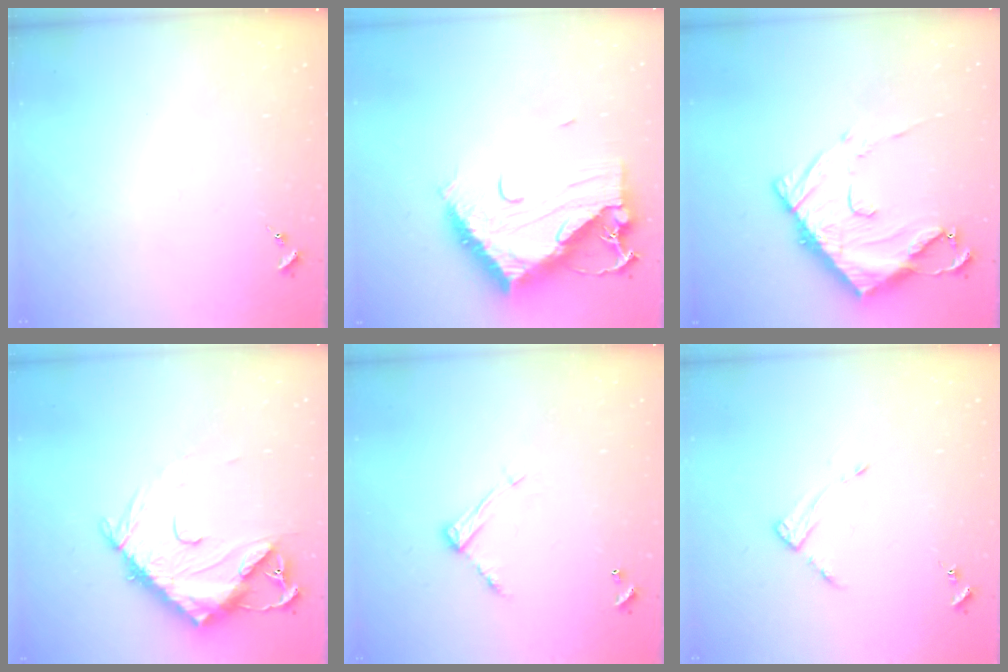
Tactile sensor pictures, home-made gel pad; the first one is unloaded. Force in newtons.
{"total": 15.7, "press": 15.6, "slide": 1.5}
{"total": 16.0, "press": 16.0, "slide": 1.2}
{"total": 14.3, "press": 14.2, "slide": 1.3}
{"total": 7.9, "press": 7.9, "slide": 0.3}
{"total": 4.1, "press": 4.1, "slide": 0.4}